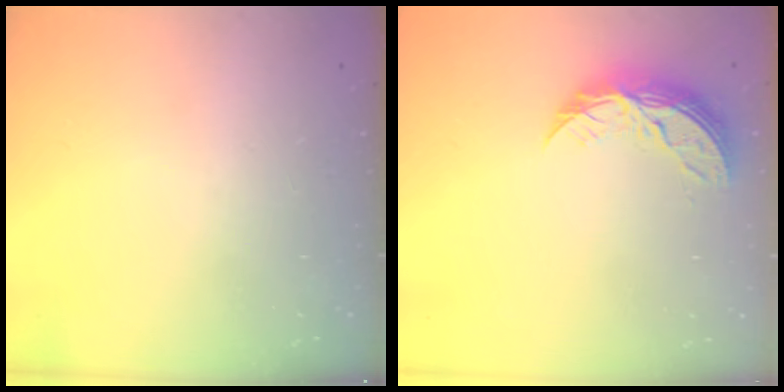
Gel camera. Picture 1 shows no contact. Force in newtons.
{"total": 9.3, "press": 9.3, "slide": 0.5}